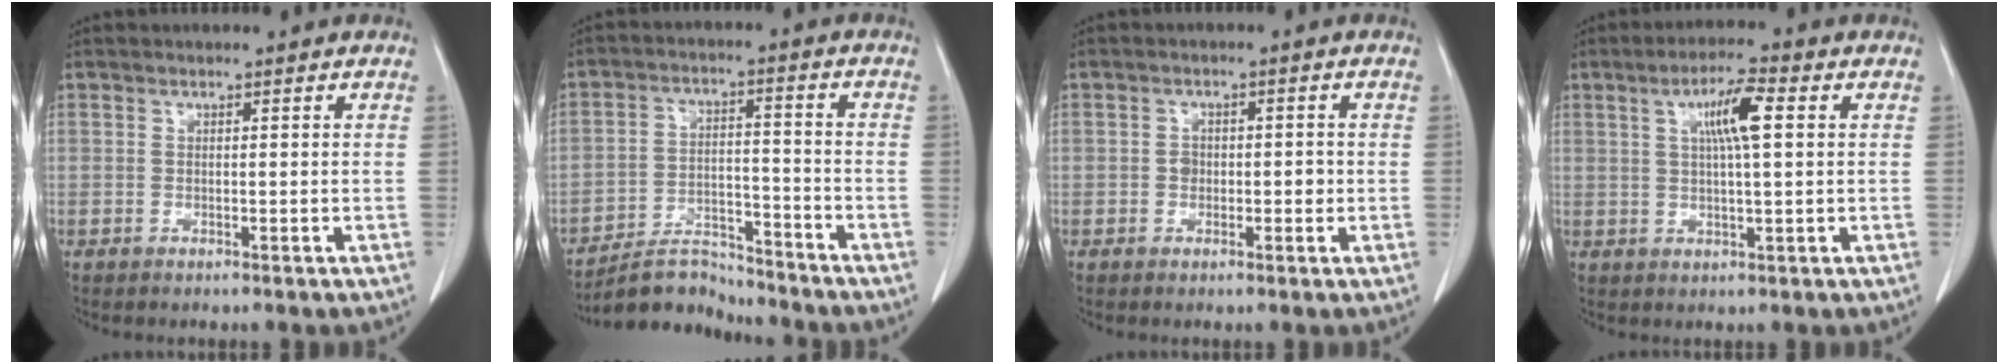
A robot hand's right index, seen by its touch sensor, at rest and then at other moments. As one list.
[{"total": 7.3, "force": [-7.2, 1.4, 0.0], "torque": [0.001, 0.011, -0.126]}, {"total": 2.6, "force": [-0.4, 1.8, 1.8], "torque": [-0.024, 0.007, -0.005]}, {"total": 6.5, "force": [1.8, 0.6, 6.2], "torque": [-0.111, 0.008, 0.031]}]